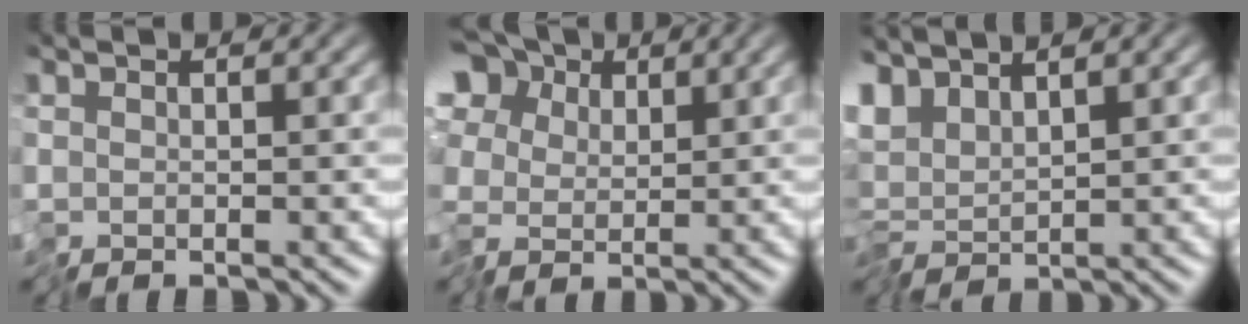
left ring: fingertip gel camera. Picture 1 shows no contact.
{"total": 9.0, "force": [3.3, 6.8, 4.9], "torque": [-0.113, 0.035, 0.028]}
{"total": 2.8, "force": [1.9, 0.9, 1.9], "torque": [-0.042, 0.008, 0.032]}